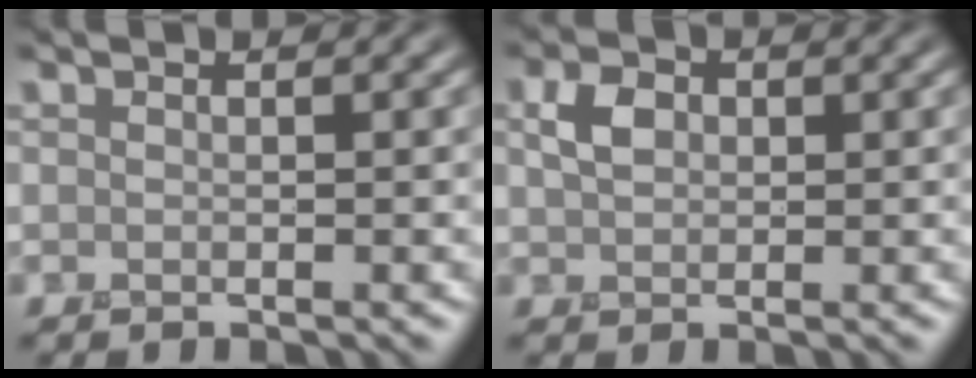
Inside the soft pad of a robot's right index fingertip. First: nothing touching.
{"total": 2.3, "force": [0.3, 1.8, 1.4], "torque": [-0.033, 0.004, 0.001]}